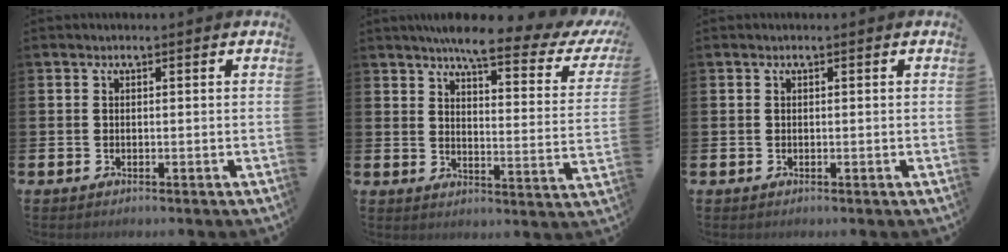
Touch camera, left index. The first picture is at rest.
{"total": 7.3, "force": [6.1, 1.1, 3.8], "torque": [-0.073, -0.044, 0.097]}
{"total": 0.0}